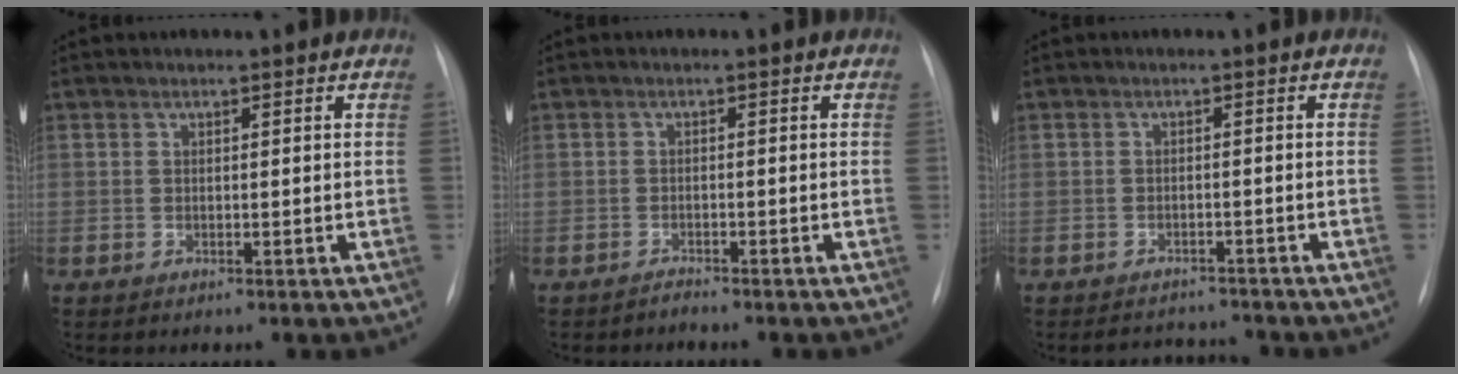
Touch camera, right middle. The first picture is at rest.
{"total": 0.9, "force": [-0.9, -0.1, -0.1], "torque": [0.002, -0.004, -0.013]}
{"total": 3.8, "force": [-3.7, 0.8, -0.3], "torque": [0.003, 0.003, -0.053]}